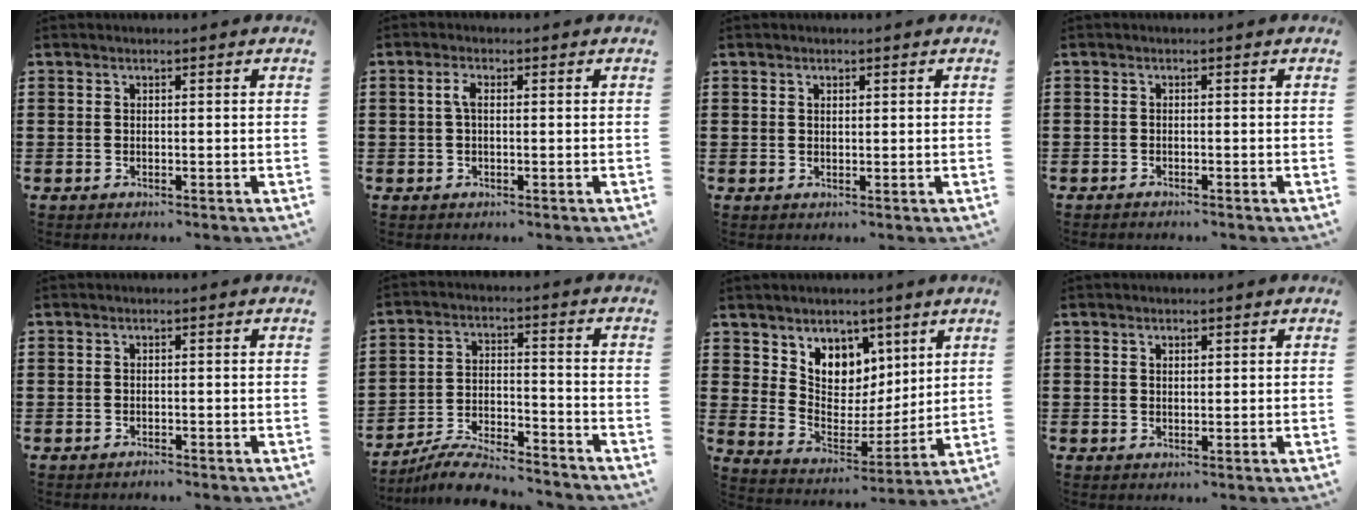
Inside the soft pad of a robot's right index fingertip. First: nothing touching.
{"total": 2.1, "force": [0.1, 0.8, 1.9], "torque": [-0.045, 0.001, -0.003]}
{"total": 0.7, "force": [0.4, 0.4, 0.4], "torque": [-0.010, 0.004, 0.008]}
{"total": 0.8, "force": [-0.8, 0.1, 0.0], "torque": [-0.001, 0.002, -0.017]}
{"total": 0.6, "force": [-0.6, 0.1, 0.1], "torque": [-0.004, -0.001, -0.012]}
{"total": 7.1, "force": [-6.8, 0.6, 2.0], "torque": [-0.046, 0.008, -0.134]}
{"total": 7.5, "force": [5.4, 5.2, 0.3], "torque": [-0.047, -0.046, 0.104]}
{"total": 0.9, "force": [0.6, 0.6, 0.5], "torque": [-0.010, 0.004, 0.011]}